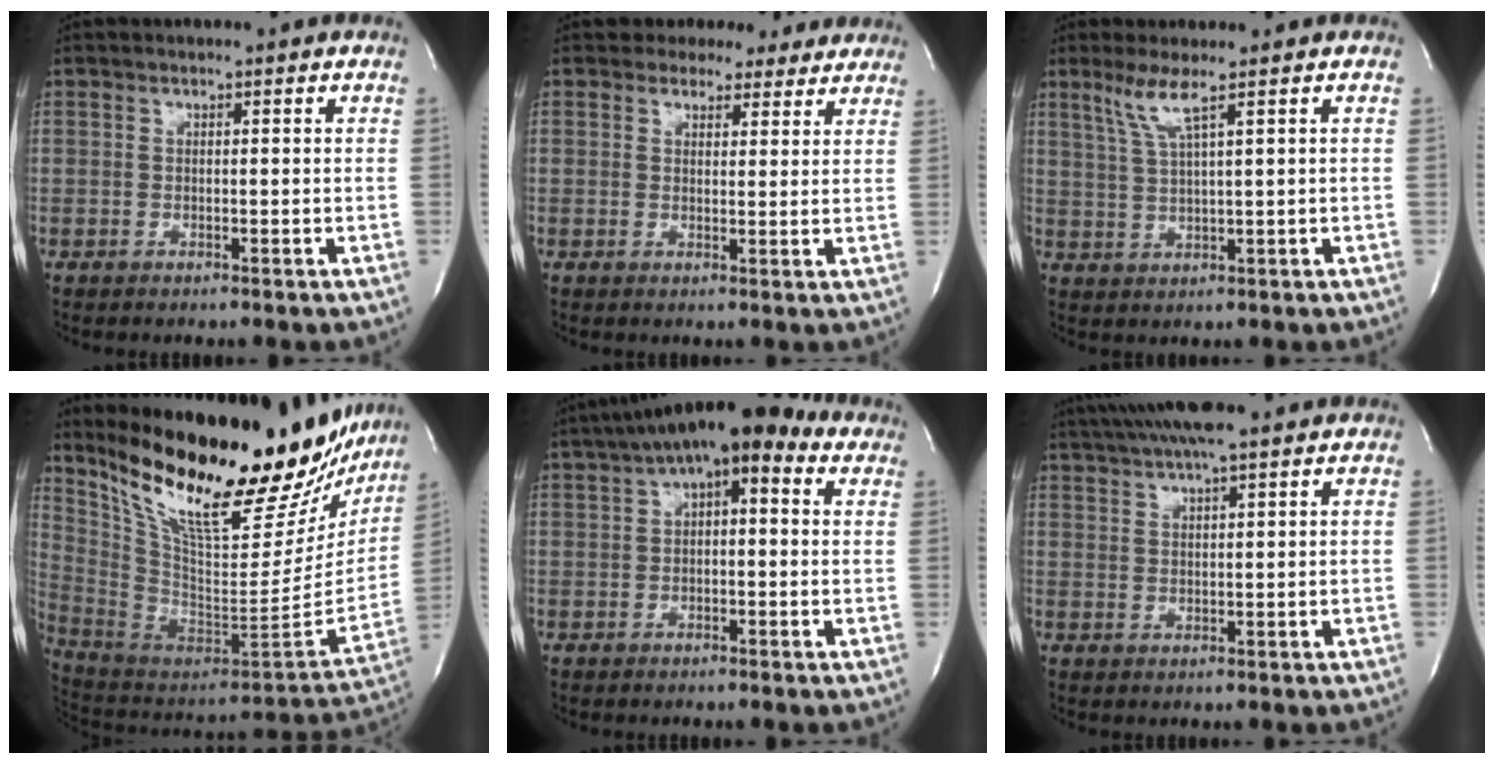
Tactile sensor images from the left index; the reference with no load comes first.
{"total": 7.6, "force": [6.7, 3.6, 0.4], "torque": [0.015, 0.009, 0.061]}
{"total": 4.3, "force": [2.6, -0.6, 3.4], "torque": [-0.080, -0.001, 0.058]}
{"total": 31.6, "force": [24.4, 7.8, 18.5], "torque": [-0.309, -0.051, 0.365]}
{"total": 13.9, "force": [7.4, 4.8, 10.7], "torque": [-0.170, 0.051, 0.107]}
{"total": 10.4, "force": [8.8, -0.1, 5.5], "torque": [-0.103, 0.028, 0.132]}